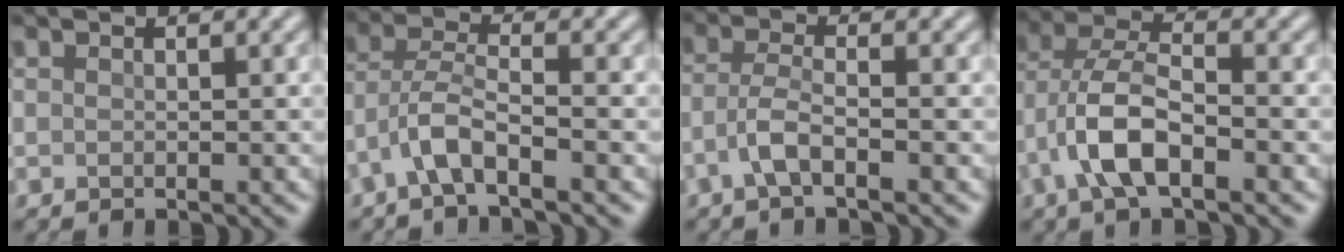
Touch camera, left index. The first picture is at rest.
{"total": 3.9, "force": [-2.5, 0.8, 2.9], "torque": [-0.062, 0.008, -0.063]}
{"total": 2.9, "force": [-1.6, 0.6, 2.3], "torque": [-0.051, 0.003, -0.044]}
{"total": 6.2, "force": [-2.7, 2.6, 5.0], "torque": [-0.104, 0.005, -0.060]}